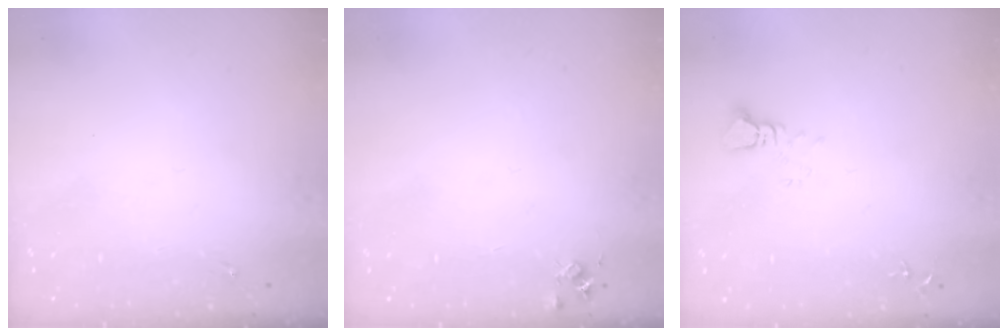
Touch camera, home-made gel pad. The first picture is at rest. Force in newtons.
{"total": 4.4, "press": 4.4, "slide": 0.5}
{"total": 2.5, "press": 2.5, "slide": 0.1}